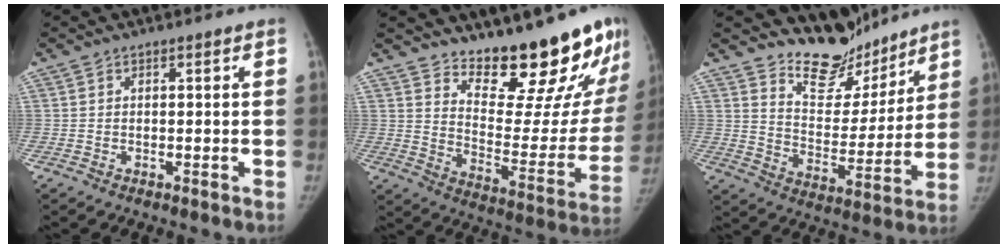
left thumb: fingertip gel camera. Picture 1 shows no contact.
{"total": 22.4, "force": [18.8, 5.8, 10.6], "torque": [-0.104, -0.161, 0.260]}
{"total": 13.5, "force": [12.2, 5.3, 2.2], "torque": [0.019, -0.106, 0.205]}